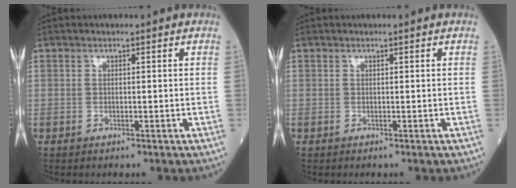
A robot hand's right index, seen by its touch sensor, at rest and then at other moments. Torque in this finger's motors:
{"motor_torque": [0.02, 0.01, 0.00, 0.00]}